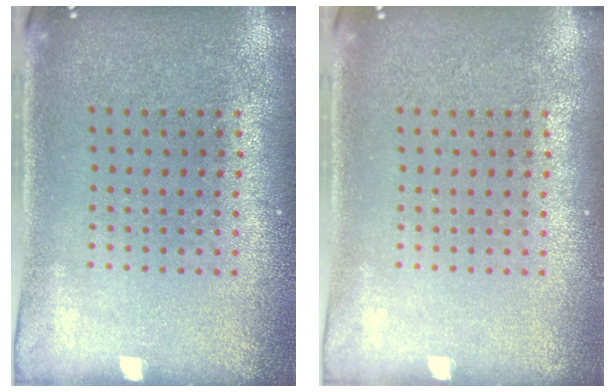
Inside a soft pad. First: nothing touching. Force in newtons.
{"total": 0.0}